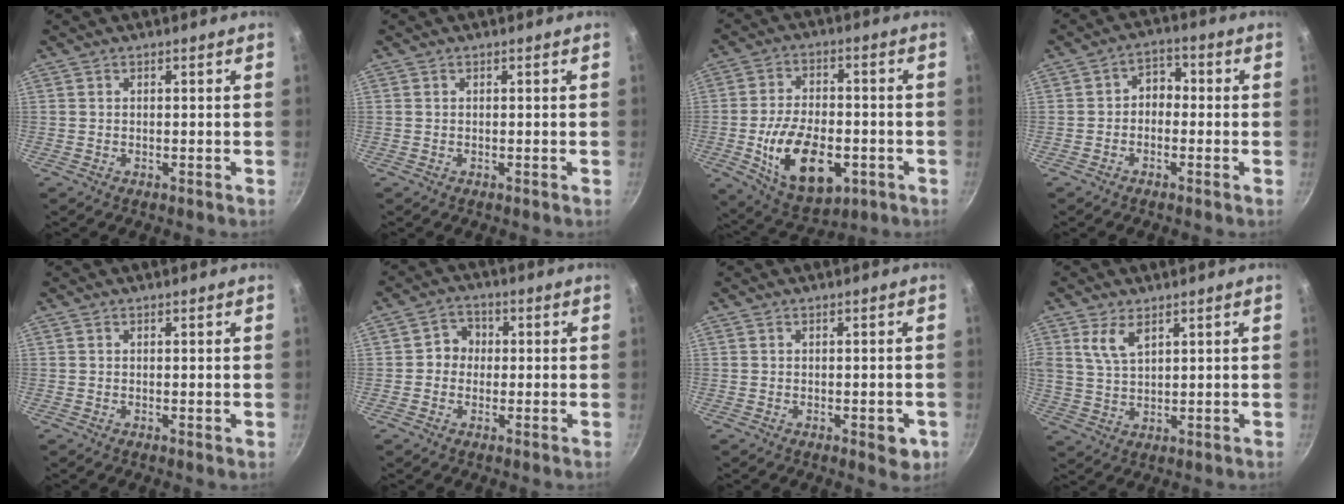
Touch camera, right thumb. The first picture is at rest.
{"total": 0.0}
{"total": 16.6, "force": [-4.6, 9.4, 12.9], "torque": [-0.206, 0.011, -0.063]}
{"total": 4.2, "force": [-0.8, 3.3, 2.5], "torque": [-0.013, 0.023, -0.025]}
{"total": 0.0}
{"total": 4.3, "force": [0.0, 4.0, 1.7], "torque": [0.008, 0.011, -0.009]}
{"total": 3.8, "force": [-1.3, 1.7, 3.1], "torque": [-0.030, 0.001, -0.015]}
{"total": 5.7, "force": [2.9, 3.0, 3.9], "torque": [-0.069, -0.016, 0.060]}